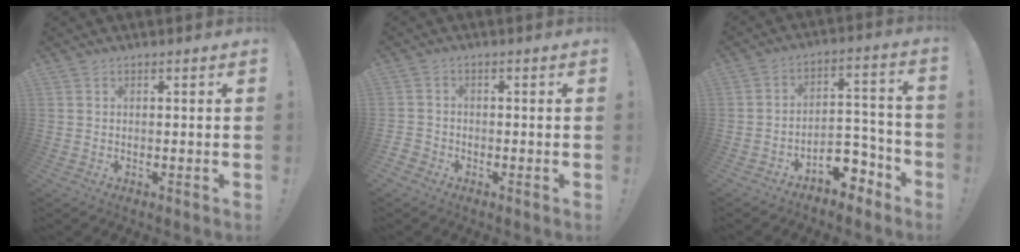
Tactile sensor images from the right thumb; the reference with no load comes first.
{"total": 2.2, "force": [-1.4, 1.5, 0.6], "torque": [-0.007, 0.008, -0.027]}
{"total": 10.7, "force": [-7.2, 6.2, 5.0], "torque": [-0.045, 0.057, -0.120]}